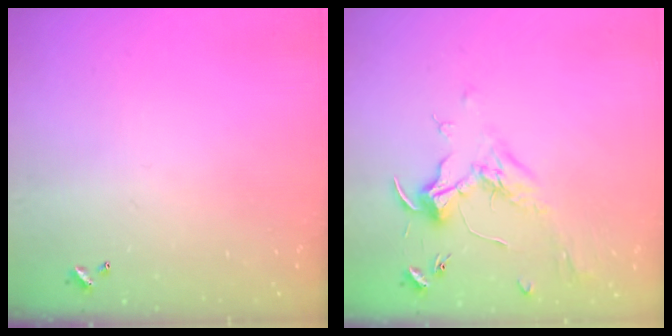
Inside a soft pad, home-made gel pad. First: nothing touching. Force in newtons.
{"total": 1.8, "press": 1.6, "slide": 0.9}